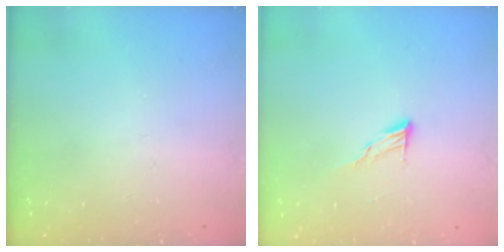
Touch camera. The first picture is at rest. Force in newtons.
{"total": 6.0, "press": 5.9, "slide": 0.5}